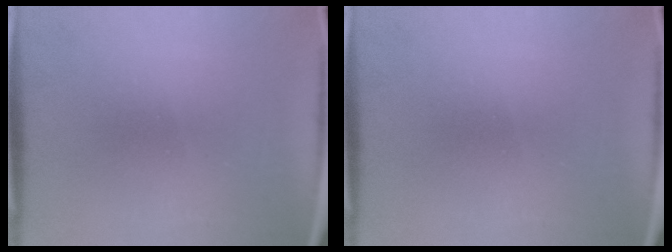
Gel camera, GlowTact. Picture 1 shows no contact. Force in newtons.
{"total": 0.0}